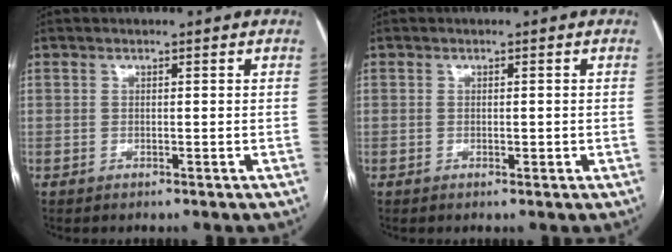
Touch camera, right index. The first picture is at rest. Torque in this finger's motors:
{"motor_torque": [-0.34, 0.70, 0.02, 0.02]}